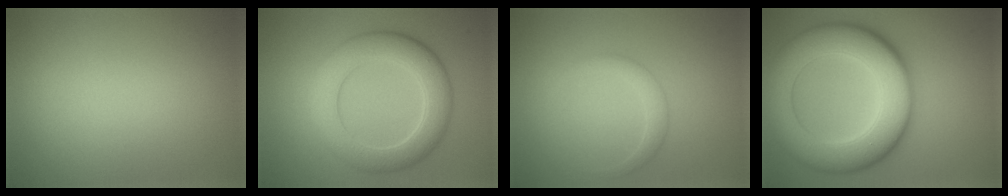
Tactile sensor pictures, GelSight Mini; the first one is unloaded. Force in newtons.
{"total": 6.3, "press": 6.2, "slide": 0.5}
{"total": 1.5, "press": 1.5, "slide": 0.0}
{"total": 11.3, "press": 11.3, "slide": 0.3}